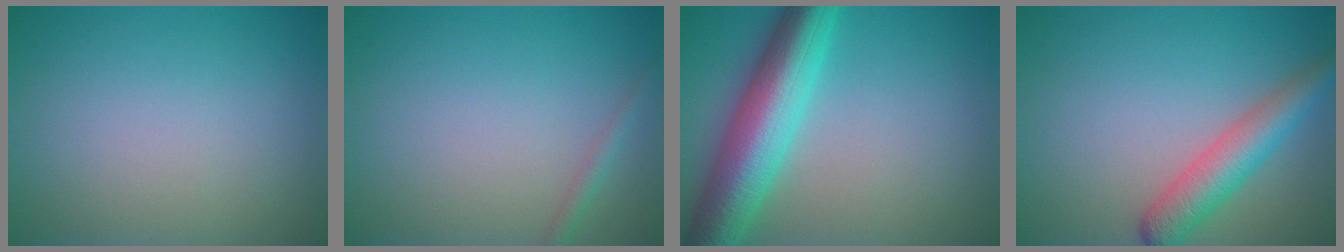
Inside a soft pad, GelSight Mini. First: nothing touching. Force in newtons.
{"total": 1.1, "press": 1.1, "slide": 0.1}
{"total": 9.1, "press": 9.1, "slide": 0.0}
{"total": 4.5, "press": 4.5, "slide": 0.2}